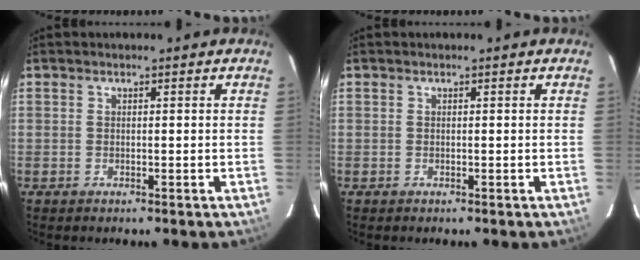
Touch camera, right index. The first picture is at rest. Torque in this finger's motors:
{"motor_torque": [0.36, 0.32, 0.02, 0.00]}